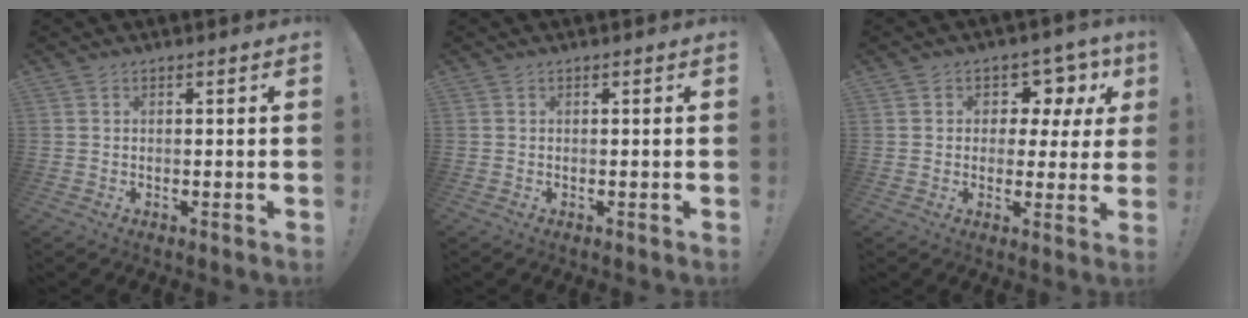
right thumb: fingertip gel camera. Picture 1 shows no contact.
{"total": 0.0}
{"total": 6.8, "force": [3.6, 5.1, 2.8], "torque": [-0.033, -0.031, 0.065]}